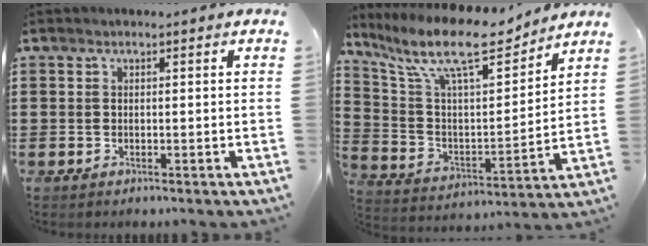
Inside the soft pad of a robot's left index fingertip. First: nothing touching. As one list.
[{"total": 12.8, "force": [10.2, 2.7, 7.3], "torque": [-0.174, -0.056, 0.175]}]